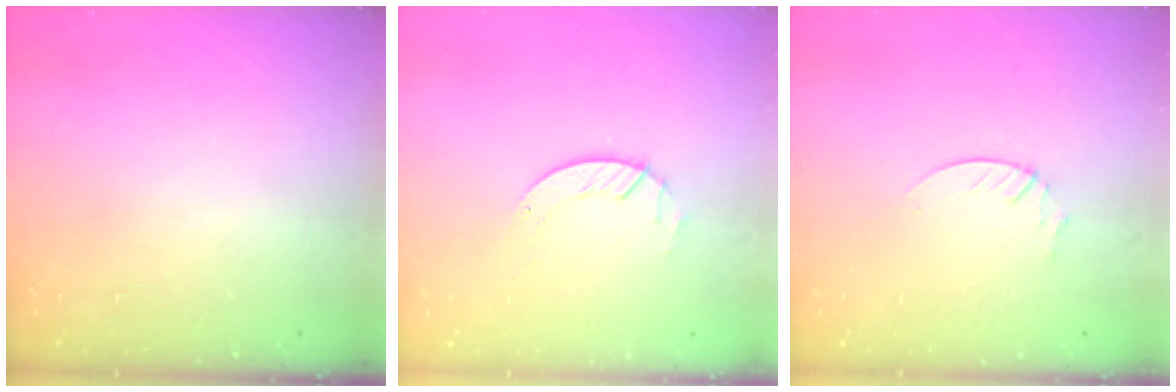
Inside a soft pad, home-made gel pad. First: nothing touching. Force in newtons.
{"total": 2.6, "press": 2.6, "slide": 0.3}
{"total": 1.9, "press": 1.9, "slide": 0.2}